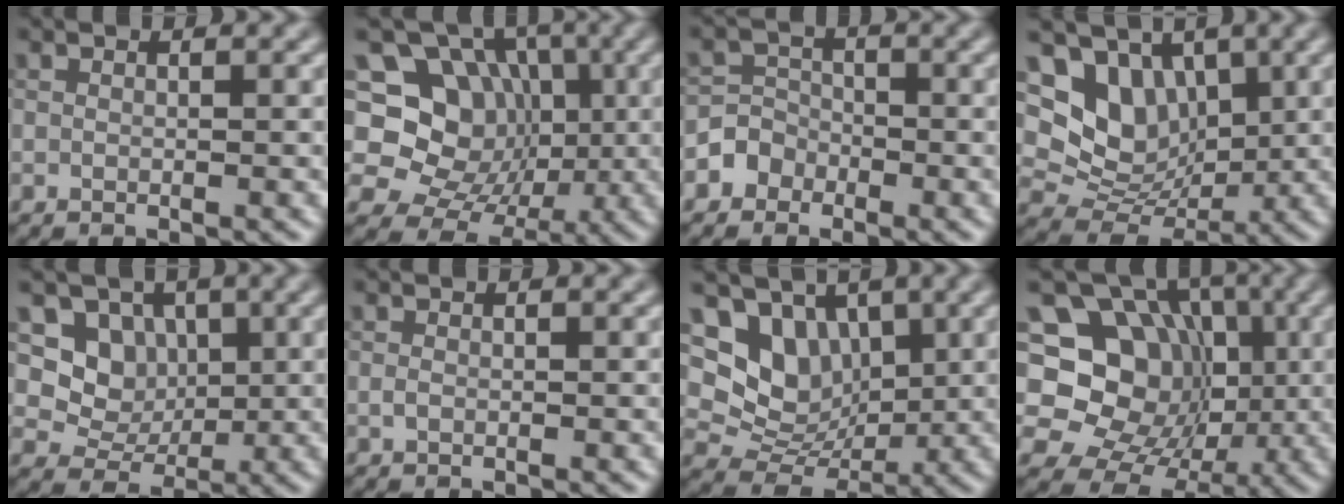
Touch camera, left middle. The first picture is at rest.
{"total": 11.6, "force": [1.3, 10.2, 5.4], "torque": [-0.072, 0.023, -0.013]}
{"total": 2.3, "force": [-1.4, 1.9, 0.1], "torque": [0.023, 0.011, -0.036]}
{"total": 7.4, "force": [2.6, 5.8, 3.7], "torque": [-0.067, -0.010, 0.039]}
{"total": 4.1, "force": [0.9, 3.6, 1.7], "torque": [-0.027, -0.008, 0.005]}
{"total": 0.5, "force": [-0.2, 0.3, 0.4], "torque": [-0.008, -0.001, -0.003]}
{"total": 6.5, "force": [2.3, 5.2, 3.3], "torque": [-0.052, -0.009, 0.028]}
{"total": 14.2, "force": [1.1, 12.4, 6.9], "torque": [-0.102, 0.034, -0.012]}